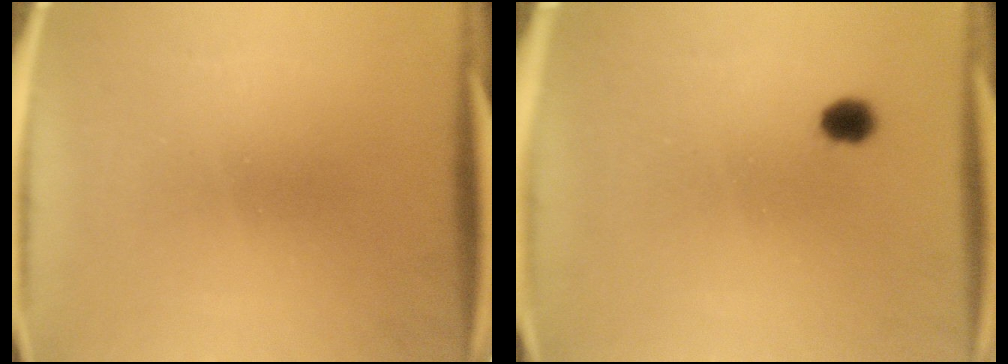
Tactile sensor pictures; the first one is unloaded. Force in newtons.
{"total": 3.1}